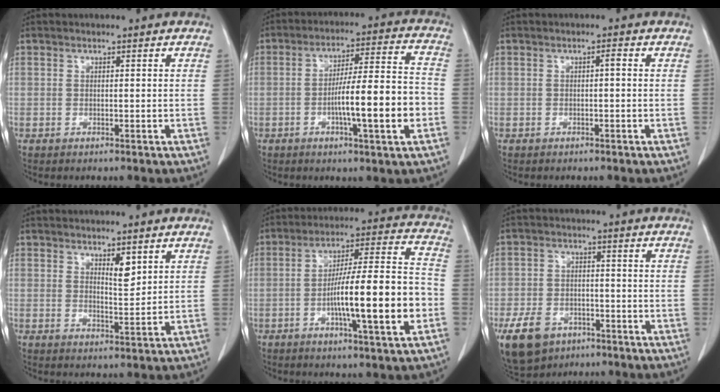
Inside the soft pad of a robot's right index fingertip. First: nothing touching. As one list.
[{"total": 13.1, "force": [-3.4, 0.8, 12.6], "torque": [-0.202, 0.008, -0.055]}, {"total": 0.9, "force": [0.0, 0.1, 0.9], "torque": [-0.013, 0.002, 0.000]}, {"total": 3.3, "force": [1.8, 0.9, 2.6], "torque": [-0.045, -0.008, 0.033]}, {"total": 16.9, "force": [-4.3, 1.1, 16.3], "torque": [-0.264, 0.009, -0.068]}, {"total": 11.2, "force": [-6.4, 7.7, 5.0], "torque": [-0.113, 0.003, -0.099]}]